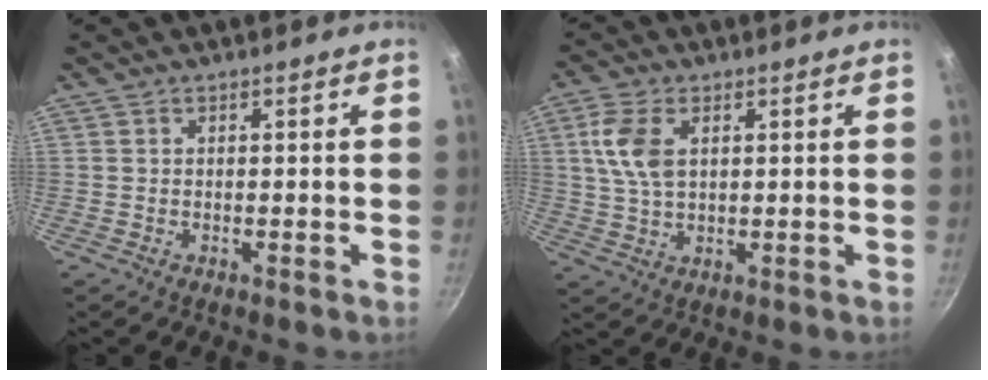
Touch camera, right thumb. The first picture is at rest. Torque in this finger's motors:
{"motor_torque": [-0.75, 1.13, 1.09, 0.27, 0.14]}